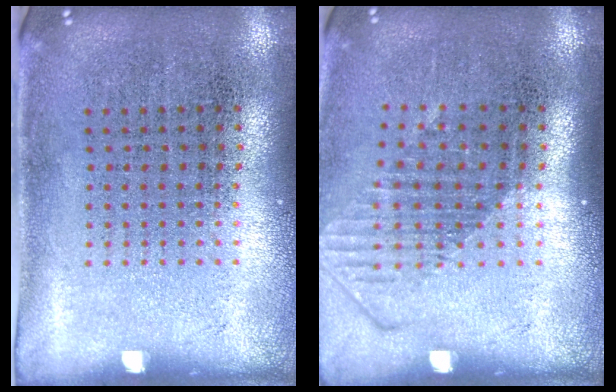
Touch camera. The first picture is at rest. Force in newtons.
{"total": 1.5, "press": 1.2, "slide": 1.0}